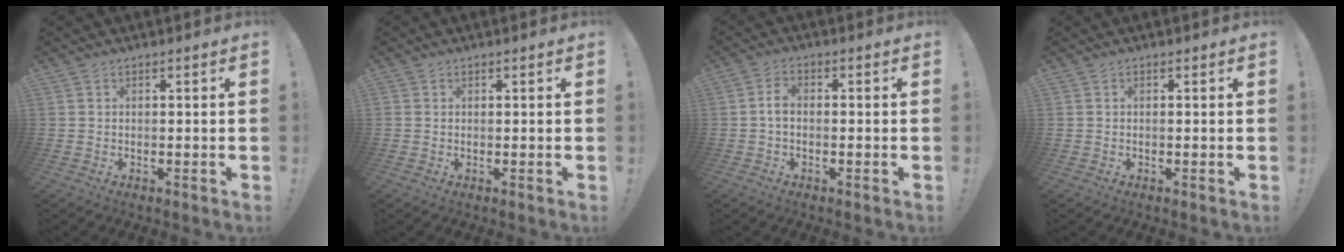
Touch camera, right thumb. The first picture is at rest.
{"total": 0.6, "force": [0.4, 0.5, 0.1], "torque": [-0.003, 0.001, 0.007]}
{"total": 3.2, "force": [-0.4, 1.9, 2.5], "torque": [-0.050, 0.008, -0.004]}
{"total": 0.0}